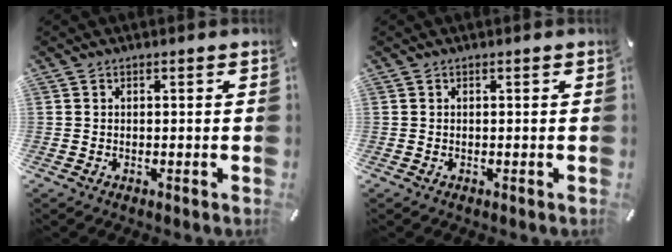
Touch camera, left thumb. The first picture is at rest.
{"total": 0.0}